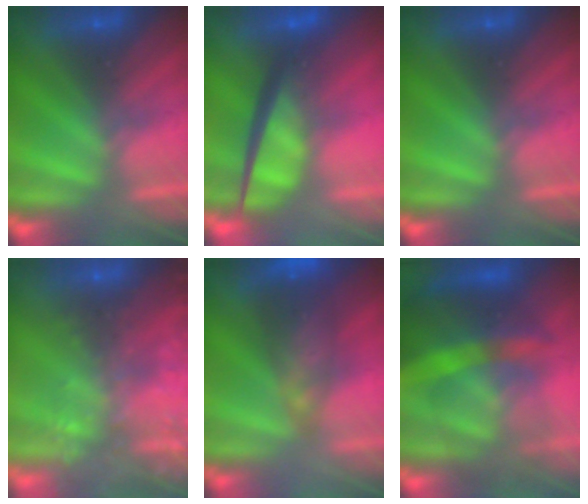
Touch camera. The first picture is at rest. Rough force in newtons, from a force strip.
{"total": 7.1}
{"total": 0.0}
{"total": 8.3}
{"total": 7.3}
{"total": 9.1}